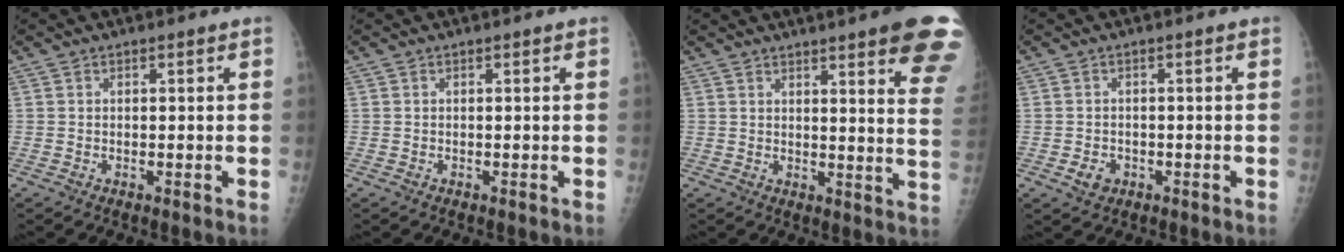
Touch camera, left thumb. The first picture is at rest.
{"total": 0.0}
{"total": 17.1, "force": [10.8, 2.6, 13.1], "torque": [-0.140, -0.043, 0.113]}
{"total": 2.5, "force": [-0.9, 2.0, 1.1], "torque": [-0.013, 0.003, -0.009]}